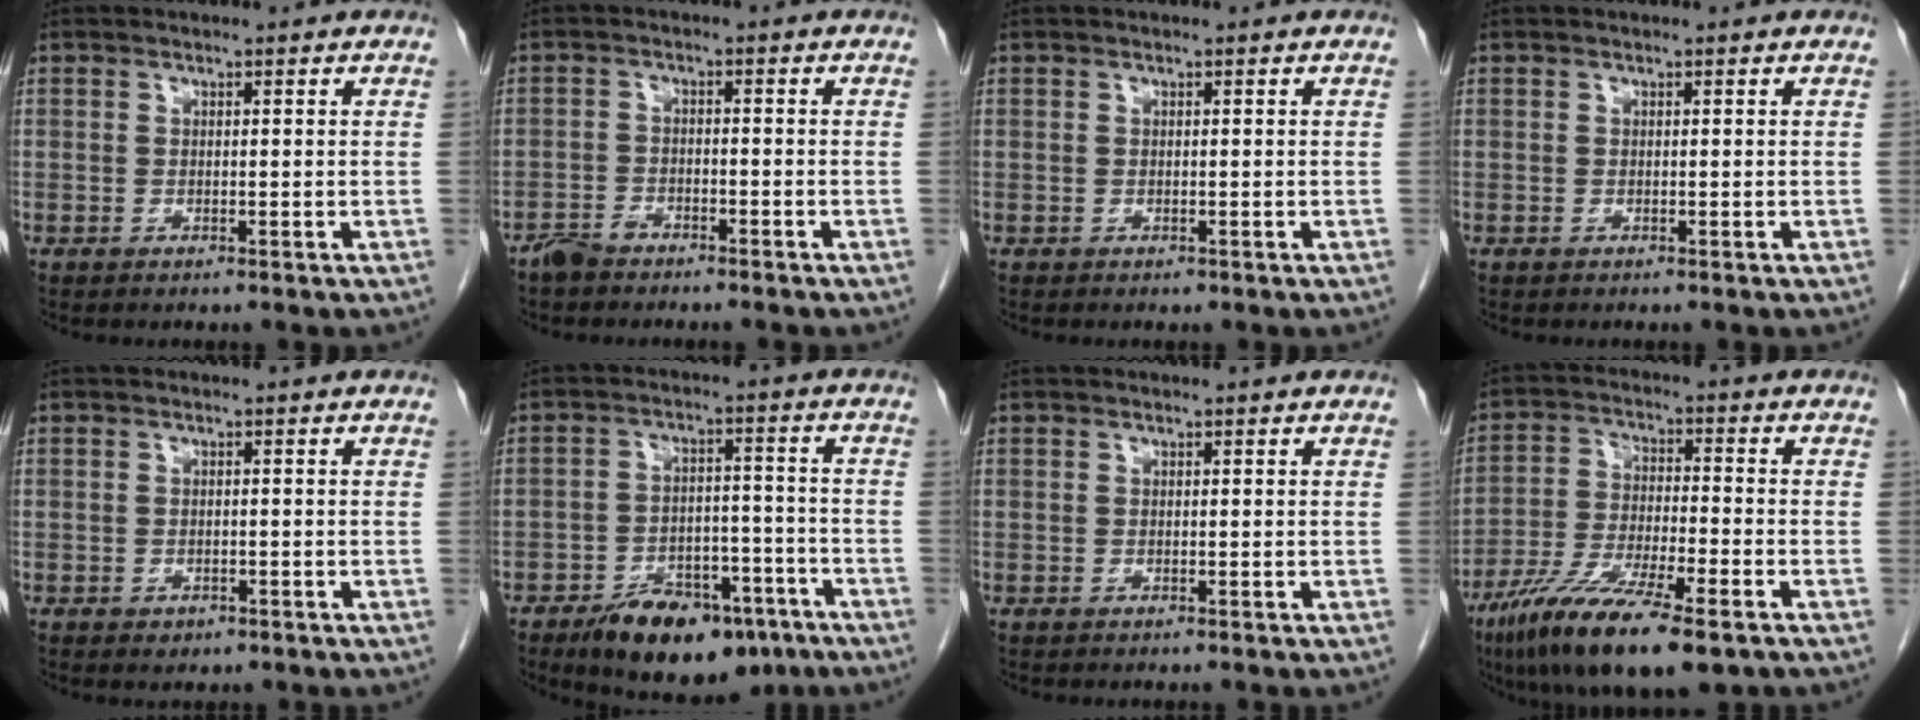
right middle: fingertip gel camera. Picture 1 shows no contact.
{"total": 2.9, "force": [-2.6, 1.0, 0.9], "torque": [-0.022, 0.001, -0.045]}
{"total": 0.0}
{"total": 0.0}
{"total": 1.5, "force": [-0.8, 1.1, 0.6], "torque": [-0.011, 0.001, -0.004]}
{"total": 13.6, "force": [-9.2, 6.5, 7.6], "torque": [-0.107, 0.011, -0.141]}
{"total": 0.0}
{"total": 14.9, "force": [-9.5, 2.6, 11.2], "torque": [-0.213, -0.036, -0.168]}